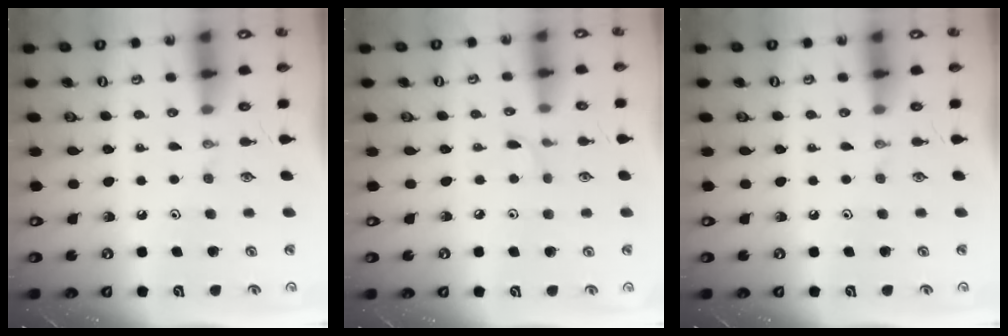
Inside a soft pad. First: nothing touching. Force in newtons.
{"total": 2.2, "press": 2.2, "slide": 0.3}
{"total": 0.0}